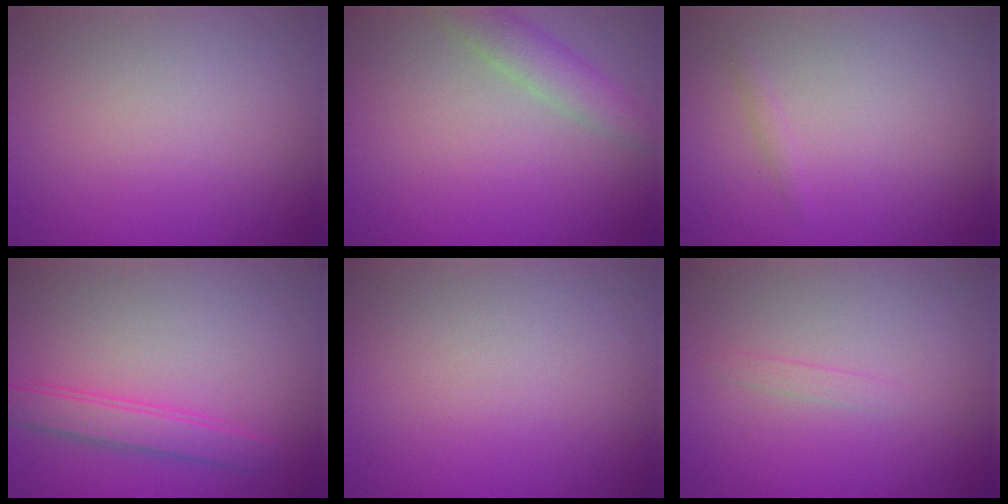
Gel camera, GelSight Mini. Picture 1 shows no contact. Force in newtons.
{"total": 2.9, "press": 2.9, "slide": 0.1}
{"total": 0.6, "press": 0.6, "slide": 0.0}
{"total": 2.6, "press": 2.6, "slide": 0.1}
{"total": 0.0}
{"total": 0.7, "press": 0.7, "slide": 0.0}